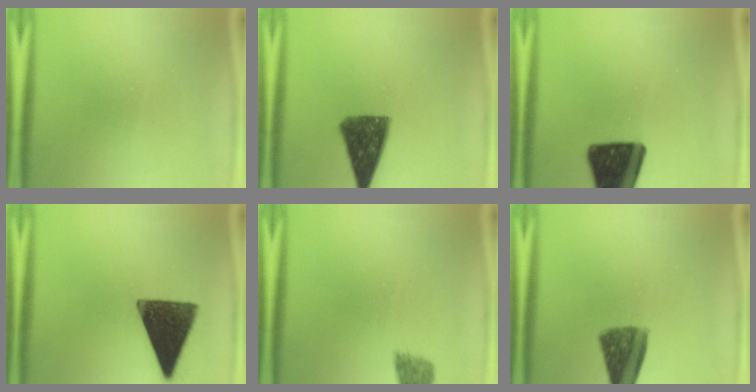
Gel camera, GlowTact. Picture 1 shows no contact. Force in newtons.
{"total": 10.6}
{"total": 16.8}
{"total": 14.8}
{"total": 1.9}
{"total": 8.2}